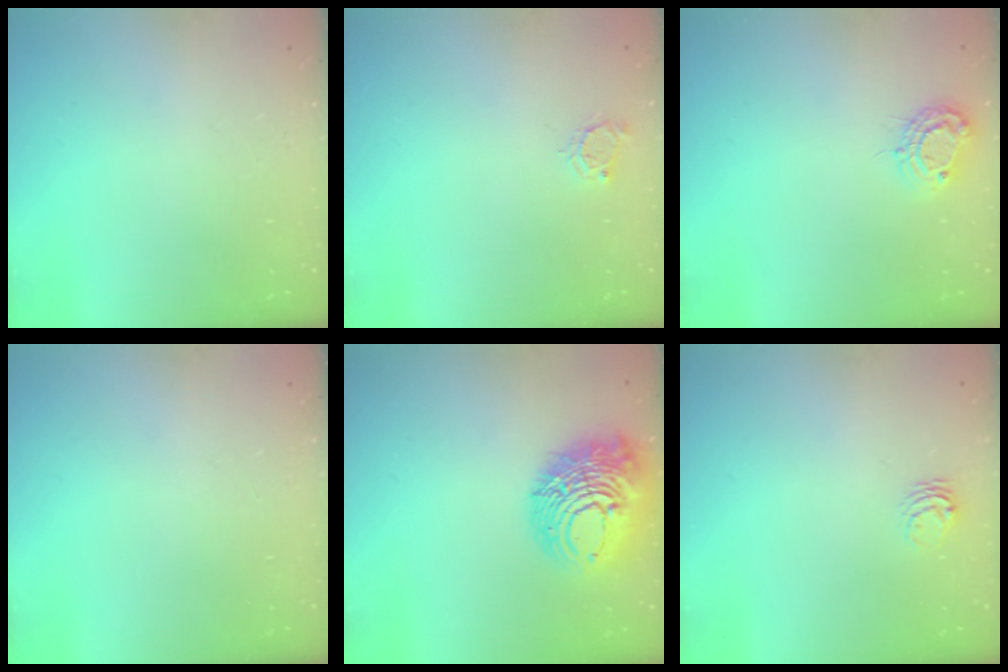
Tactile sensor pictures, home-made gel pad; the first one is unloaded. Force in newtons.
{"total": 4.6, "press": 4.6, "slide": 0.5}
{"total": 8.6, "press": 8.6, "slide": 0.8}
{"total": 0.0}
{"total": 14.9, "press": 14.9, "slide": 1.5}
{"total": 3.7, "press": 3.7, "slide": 0.2}